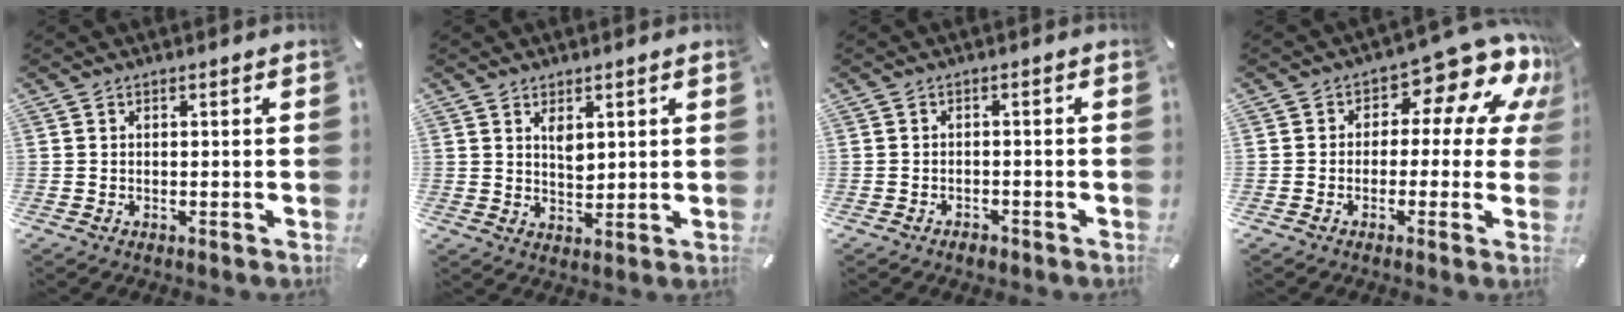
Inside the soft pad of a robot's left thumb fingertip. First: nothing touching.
{"total": 3.7, "force": [2.0, 2.2, 2.1], "torque": [-0.032, -0.009, 0.033]}
{"total": 1.7, "force": [-1.3, 1.1, 0.4], "torque": [-0.010, 0.006, -0.028]}
{"total": 12.4, "force": [6.2, 6.6, 8.5], "torque": [-0.112, -0.051, 0.103]}